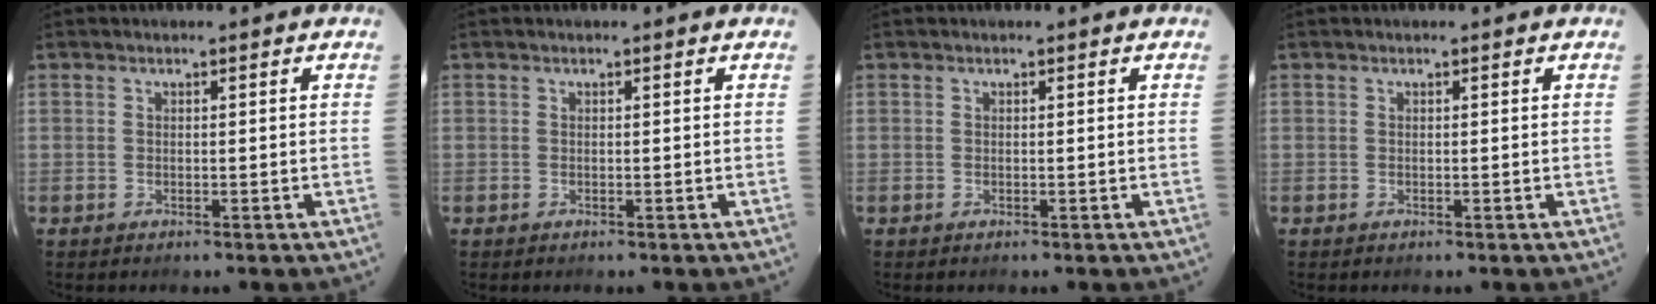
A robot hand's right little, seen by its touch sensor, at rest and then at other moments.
{"total": 0.0}
{"total": 0.0}
{"total": 0.0}